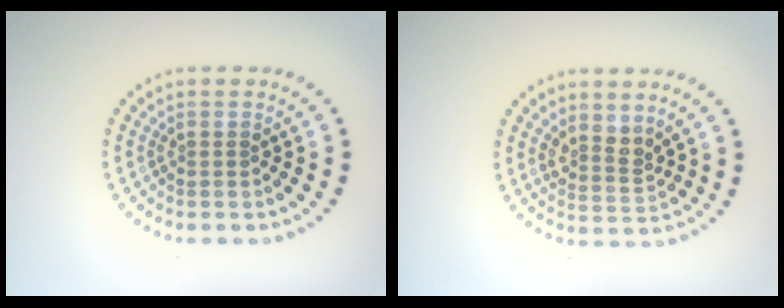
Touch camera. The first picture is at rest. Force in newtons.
{"total": 2.1, "press": 1.6, "slide": 1.4}